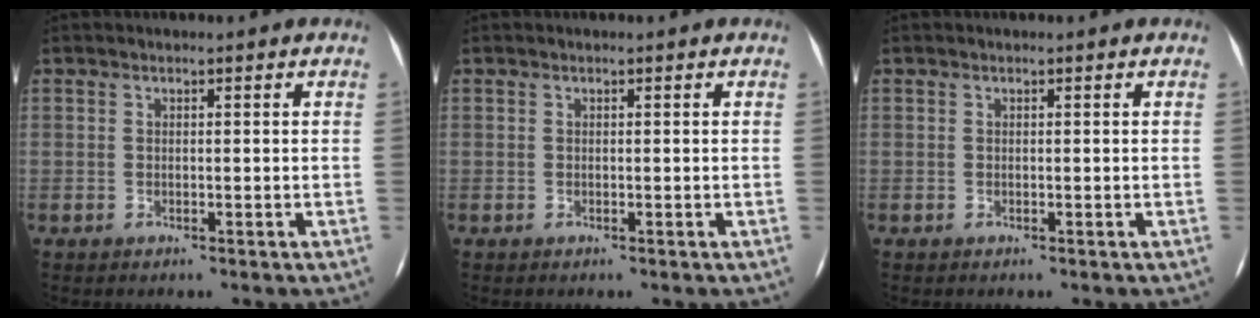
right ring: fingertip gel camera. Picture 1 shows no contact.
{"total": 0.0}
{"total": 0.0}